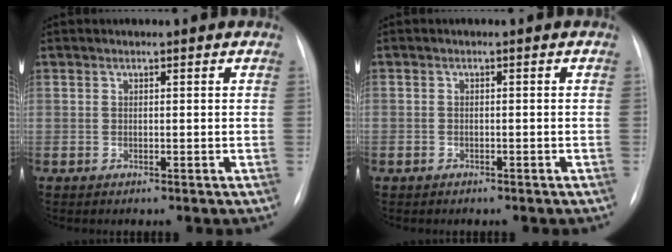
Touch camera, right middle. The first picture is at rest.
{"total": 1.0, "force": [-0.7, 0.7, 0.1], "torque": [-0.009, 0.004, -0.010]}